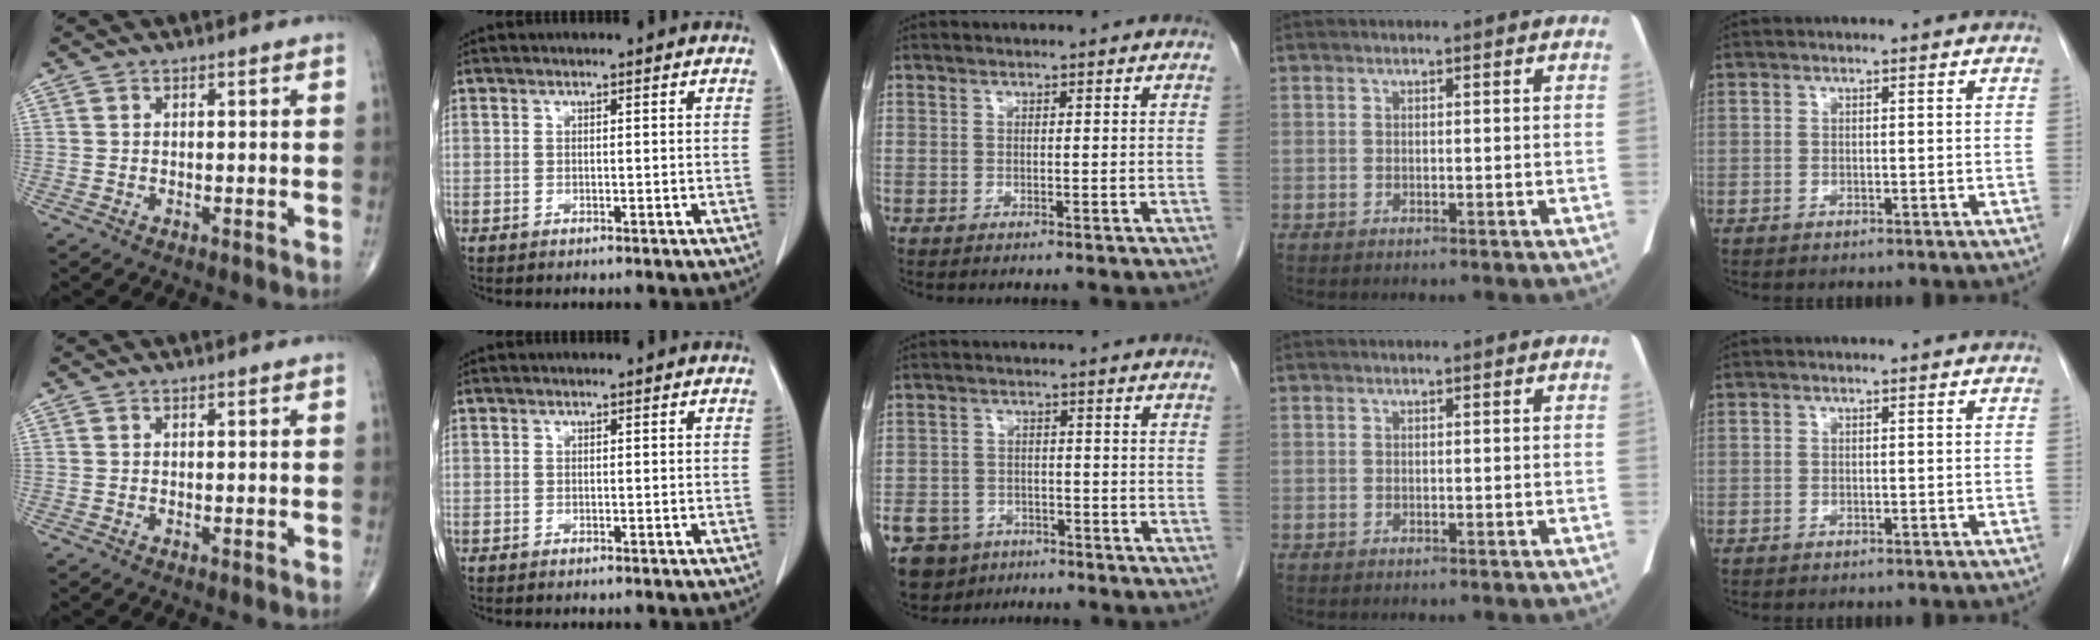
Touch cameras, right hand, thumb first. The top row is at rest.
{"middle": {"total": 11.3, "force": [-7.7, 7.5, 3.5], "torque": [-0.089, -0.007, -0.114]}}